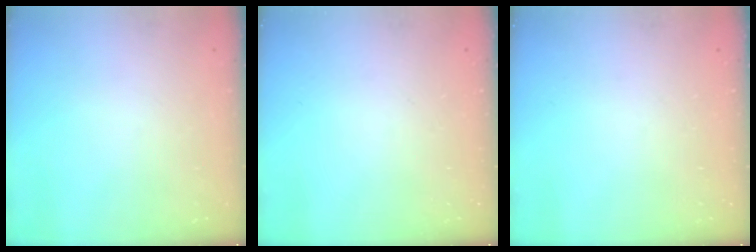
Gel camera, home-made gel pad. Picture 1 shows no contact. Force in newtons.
{"total": 0.0}
{"total": 0.0}